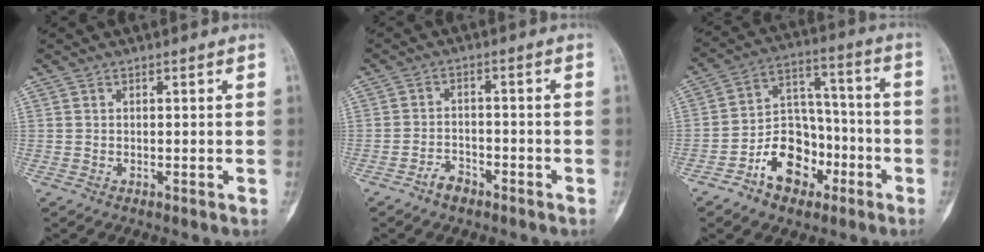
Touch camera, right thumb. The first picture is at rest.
{"total": 3.5, "force": [-2.6, 1.8, 1.4], "torque": [-0.016, 0.021, -0.046]}
{"total": 13.4, "force": [-6.3, 9.5, 7.0], "torque": [-0.074, 0.070, -0.109]}